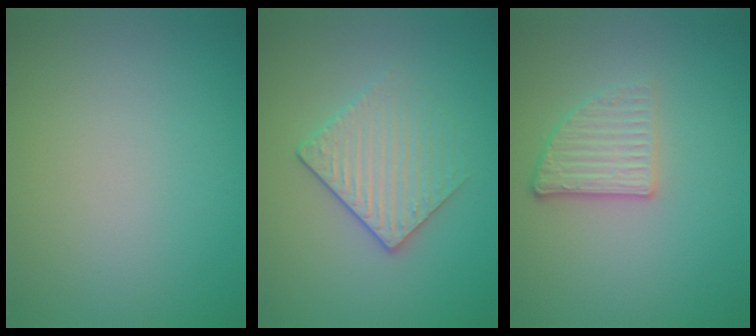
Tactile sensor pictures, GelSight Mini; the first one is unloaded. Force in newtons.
{"total": 2.9, "press": 2.6, "slide": 1.2}
{"total": 2.8, "press": 2.3, "slide": 1.6}